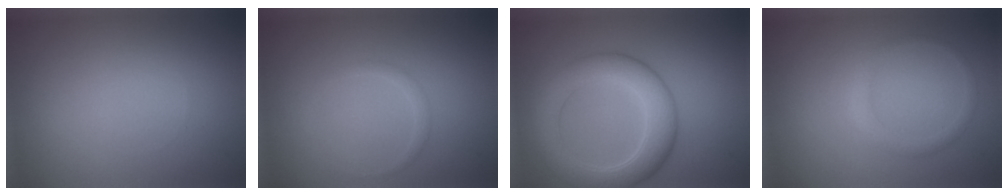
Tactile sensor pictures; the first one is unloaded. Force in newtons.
{"total": 1.0, "press": 1.0, "slide": 0.1}
{"total": 6.3, "press": 6.3, "slide": 0.1}
{"total": 1.2, "press": 1.2, "slide": 0.0}